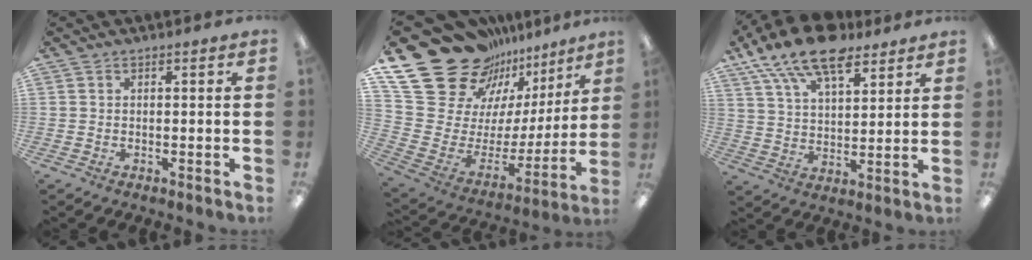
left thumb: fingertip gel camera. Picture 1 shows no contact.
{"total": 24.3, "force": [18.2, 12.7, 9.8], "torque": [-0.153, -0.146, 0.350]}
{"total": 16.4, "force": [11.3, 7.3, 9.4], "torque": [-0.176, -0.053, 0.203]}